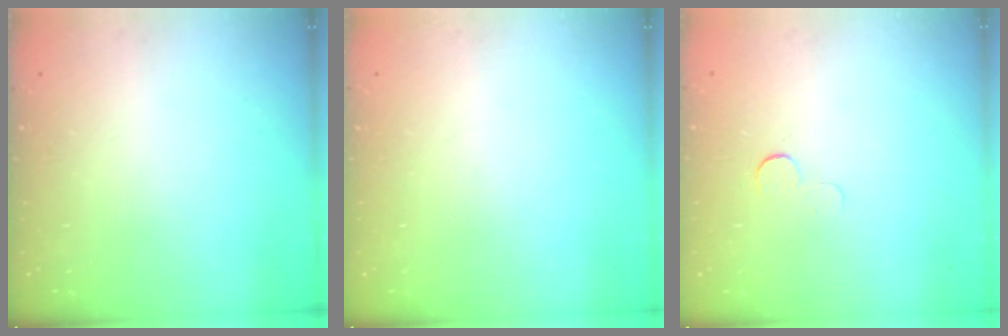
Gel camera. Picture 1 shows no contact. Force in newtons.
{"total": 0.0}
{"total": 3.9, "press": 3.9, "slide": 0.4}